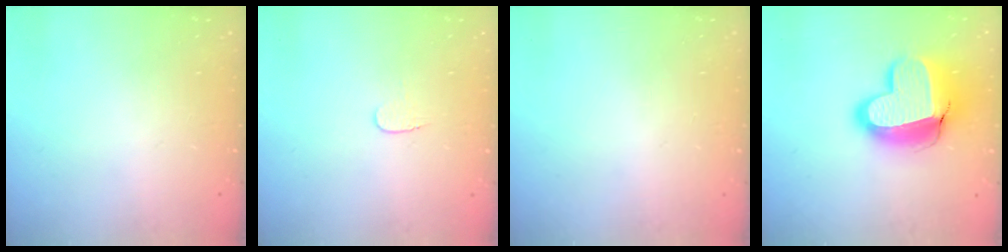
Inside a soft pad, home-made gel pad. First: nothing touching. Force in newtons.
{"total": 3.8, "press": 3.7, "slide": 0.4}
{"total": 0.6, "press": 0.6, "slide": 0.2}
{"total": 19.2, "press": 19.2, "slide": 1.5}